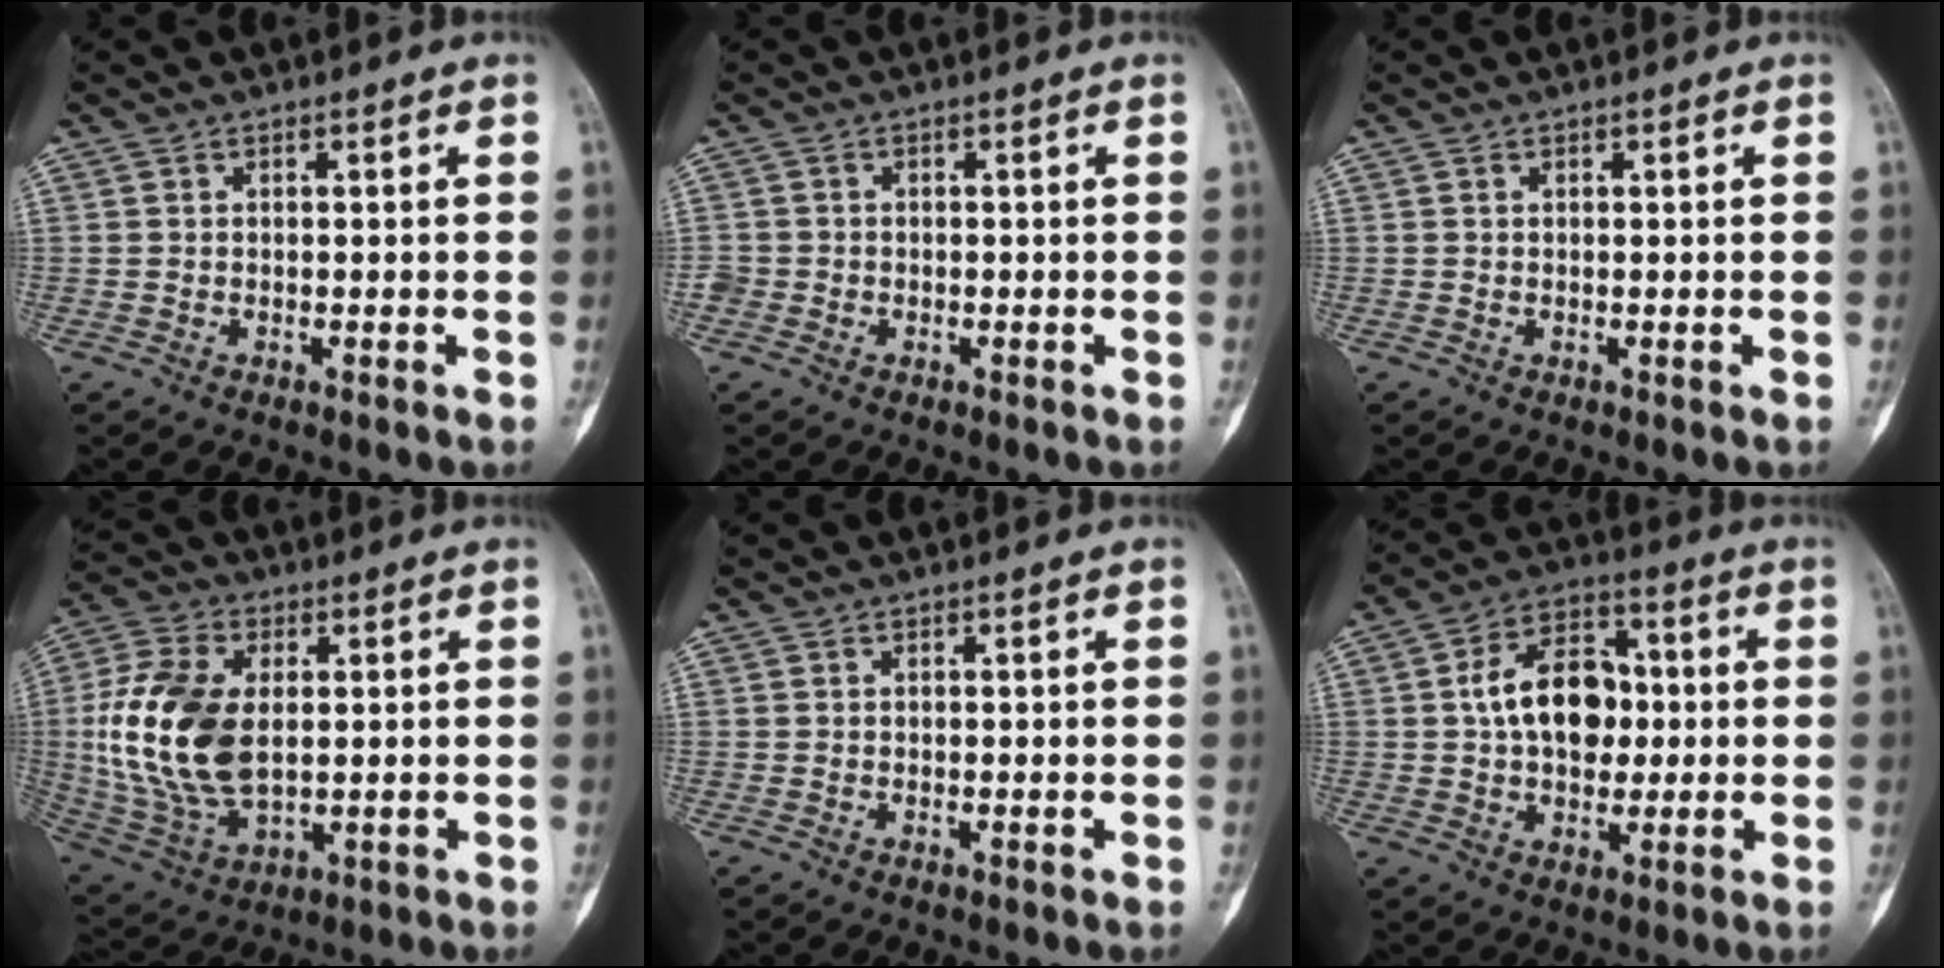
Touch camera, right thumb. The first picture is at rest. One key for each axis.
{"total": 2.1, "fx": -1.1, "fy": 1.7, "fz": 0.6, "tx": -0.012, "ty": 0.009, "tz": -0.026}
{"total": 0.0}
{"total": 18.1, "fx": 0.7, "fy": 10.8, "fz": 14.5, "tx": -0.304, "ty": -0.005, "tz": 0.023}
{"total": 0.0}
{"total": 13.8, "fx": 0.9, "fy": 9.3, "fz": 10.1, "tx": -0.133, "ty": 0.020, "tz": 0.009}